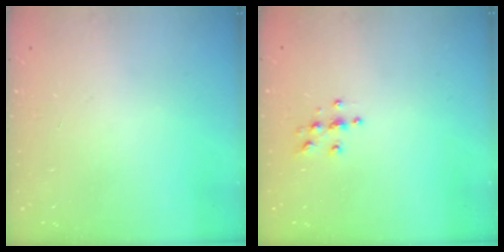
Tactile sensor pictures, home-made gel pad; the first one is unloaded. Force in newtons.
{"total": 3.8, "press": 3.8, "slide": 0.5}